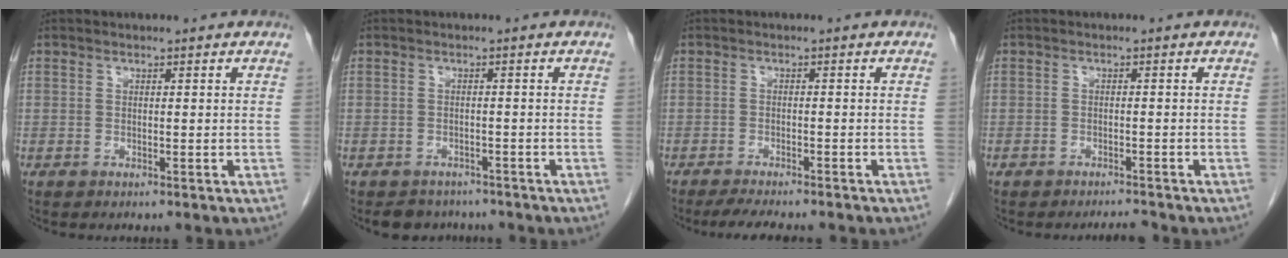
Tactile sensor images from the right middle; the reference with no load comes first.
{"total": 4.2, "force": [-3.6, 2.1, 0.2], "torque": [0.002, 0.004, -0.049]}
{"total": 7.2, "force": [-6.2, 1.2, 3.5], "torque": [-0.049, -0.011, -0.092]}
{"total": 1.5, "force": [-1.5, 0.2, 0.2], "torque": [-0.007, -0.006, -0.021]}